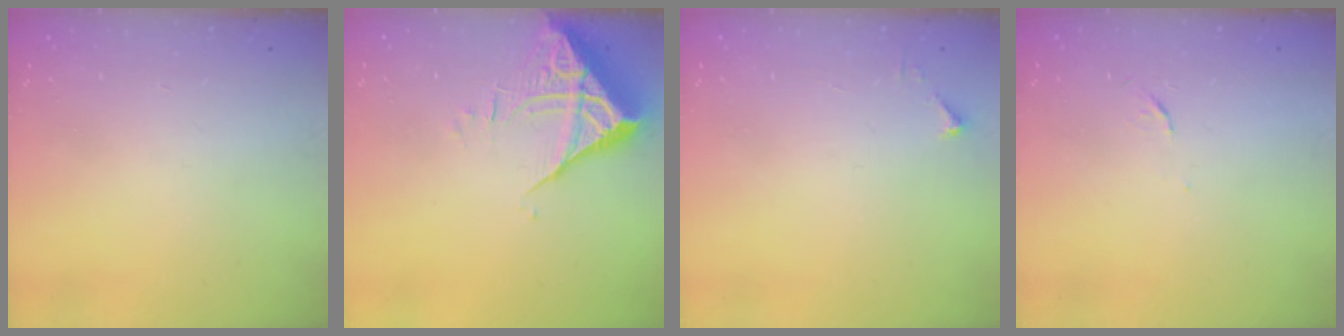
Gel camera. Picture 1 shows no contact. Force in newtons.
{"total": 6.6, "press": 6.6, "slide": 0.8}
{"total": 2.5, "press": 2.5, "slide": 0.3}
{"total": 3.2, "press": 3.2, "slide": 0.4}